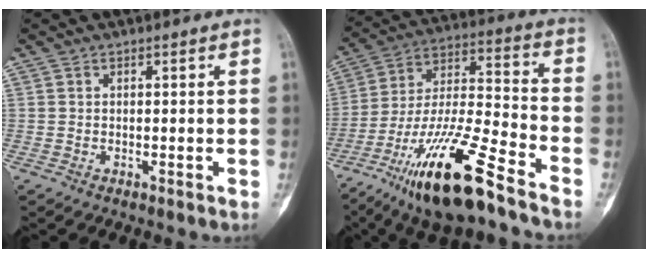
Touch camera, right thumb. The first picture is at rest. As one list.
[{"total": 20.8, "force": [-13.4, 4.0, 15.4], "torque": [-0.313, 0.059, -0.240]}]